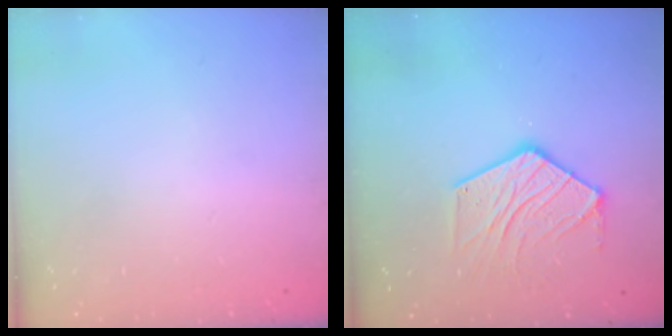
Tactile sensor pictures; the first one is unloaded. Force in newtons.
{"total": 12.6, "press": 12.5, "slide": 0.9}